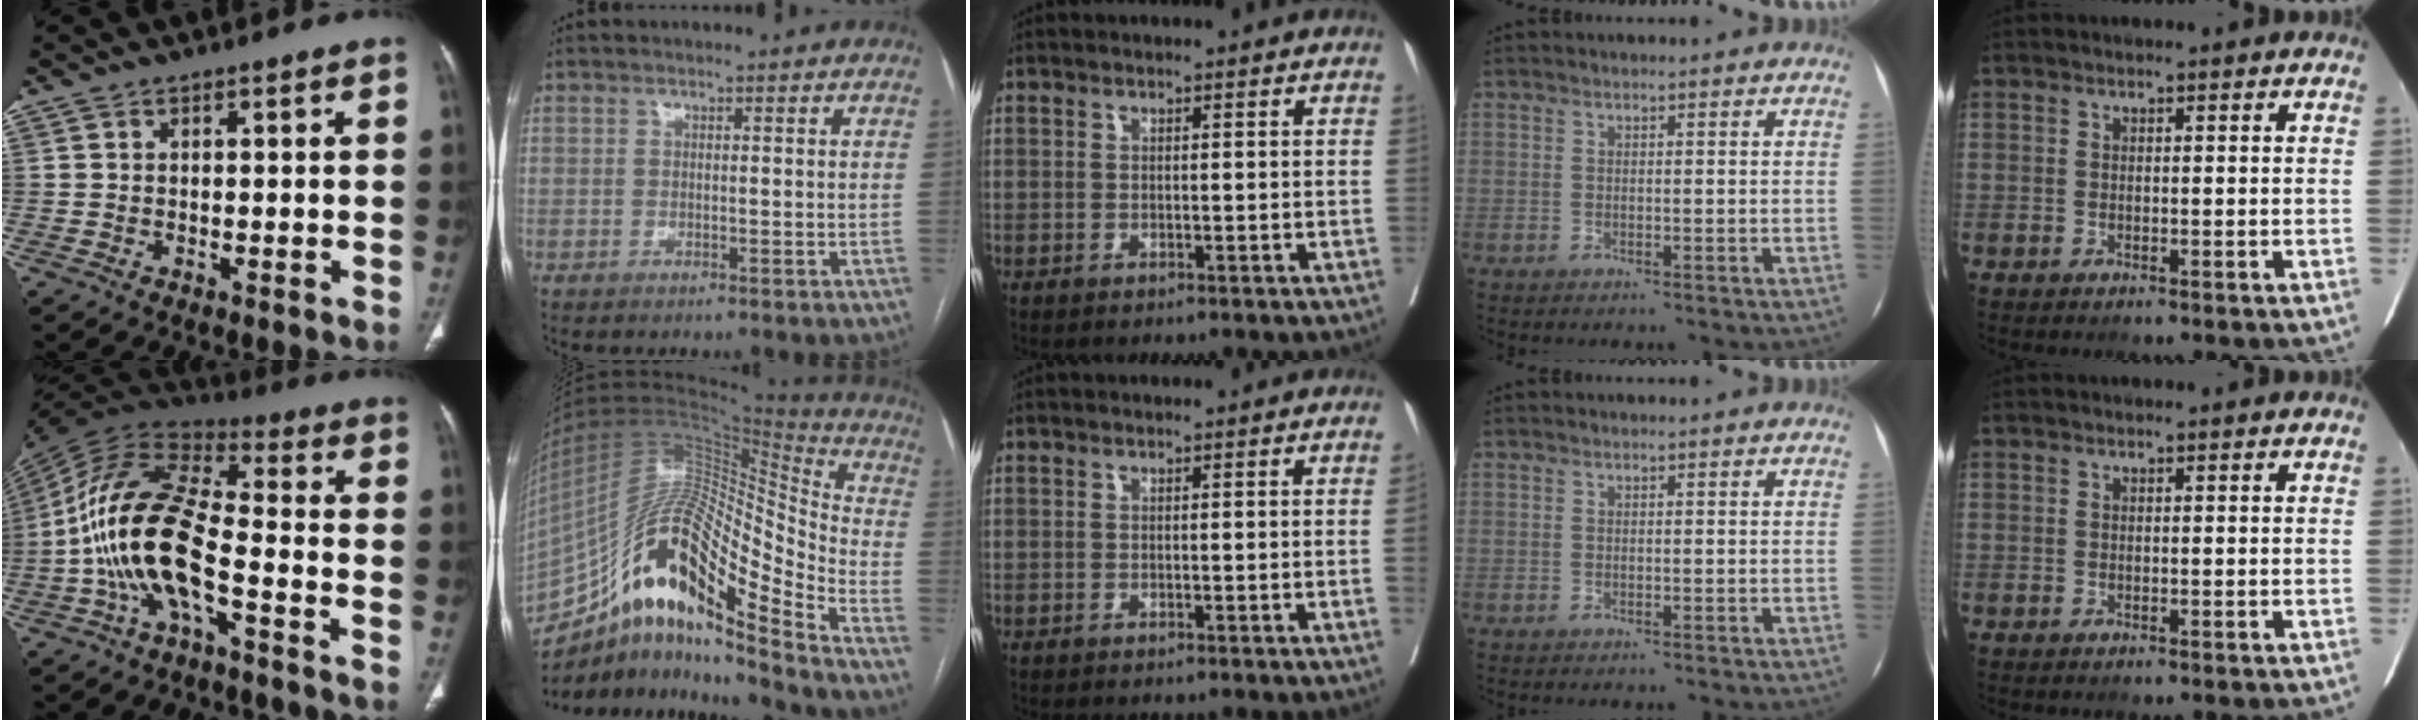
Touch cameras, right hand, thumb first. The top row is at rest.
{"thumb": {"total": 17.6, "force": [-5.1, 7.0, 15.3], "torque": [-0.303, 0.053, -0.098]}, "index": {"total": 24.8, "force": [-14.3, 5.3, 19.5], "torque": [-0.357, 0.014, -0.250]}, "middle": {"total": 0.6, "force": [0.0, -0.2, 0.5], "torque": [-0.004, 0.002, 0.002]}}